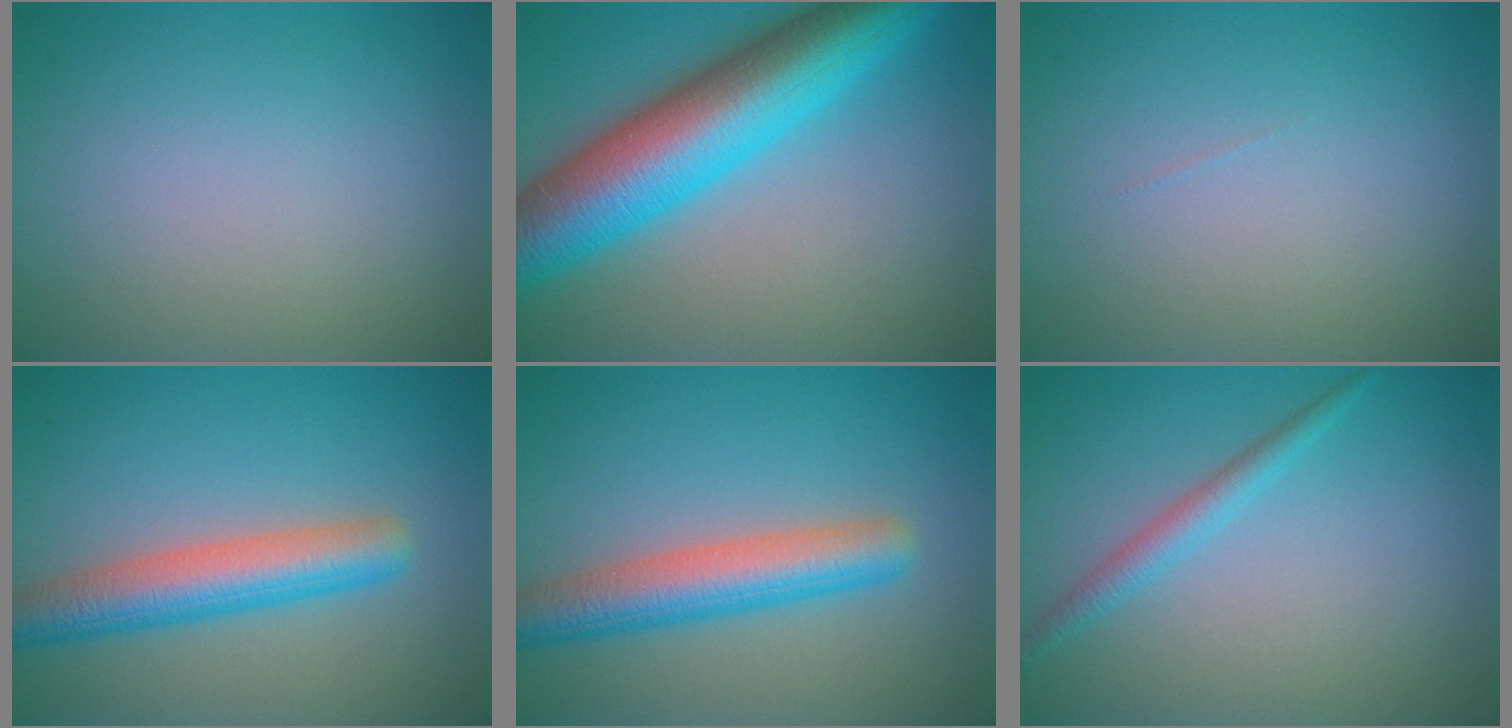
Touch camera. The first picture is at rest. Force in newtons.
{"total": 12.2, "press": 12.2, "slide": 0.4}
{"total": 0.0}
{"total": 5.5, "press": 5.5, "slide": 0.2}
{"total": 5.5, "press": 5.5, "slide": 0.2}
{"total": 1.9, "press": 1.9, "slide": 0.1}